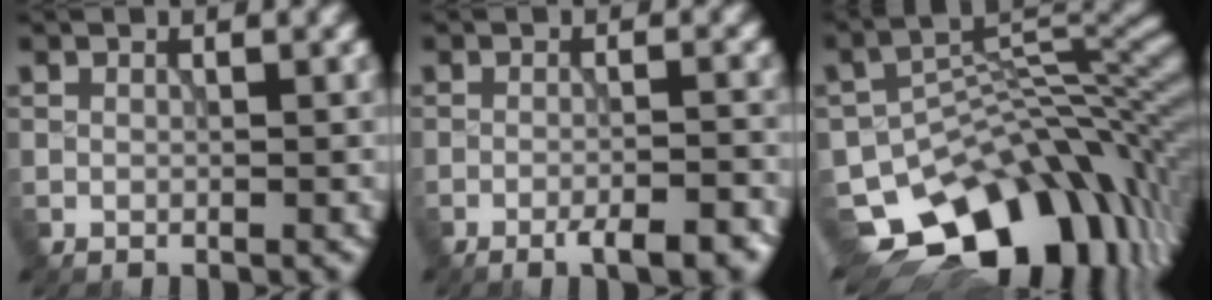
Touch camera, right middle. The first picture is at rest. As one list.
[{"total": 4.2, "force": [-3.0, 0.7, 2.9], "torque": [-0.049, -0.001, -0.044]}, {"total": 14.2, "force": [-7.1, 8.6, 8.8], "torque": [-0.141, -0.008, -0.112]}]